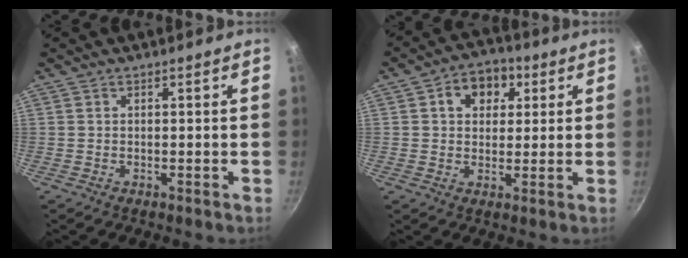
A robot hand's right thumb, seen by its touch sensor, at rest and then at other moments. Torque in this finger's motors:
{"motor_torque": [0.39, 0.64, 0.60, 0.46, 0.02]}